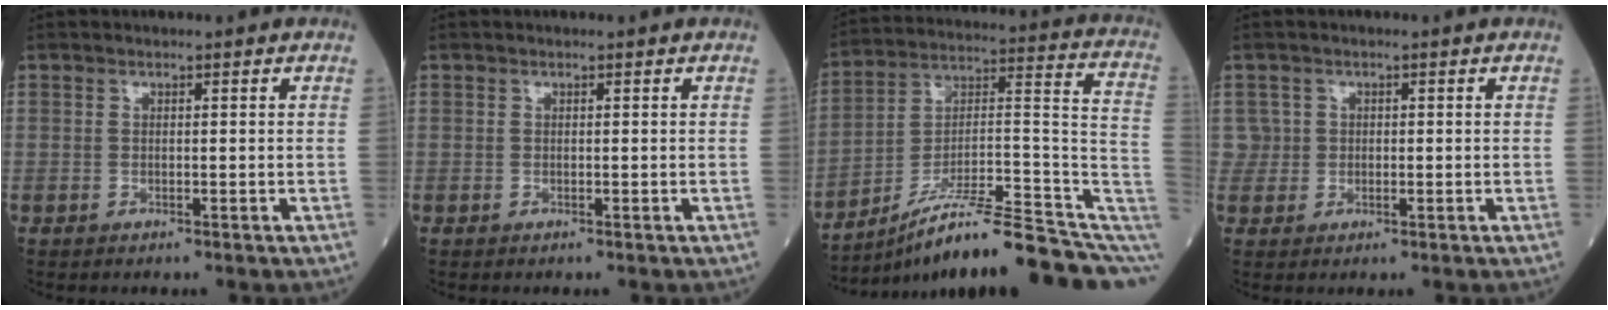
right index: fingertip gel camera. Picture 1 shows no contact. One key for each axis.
{"total": 0.0}
{"total": 20.5, "fx": -14.4, "fy": 2.2, "fz": 14.5, "tx": -0.145, "ty": 0.054, "tz": -0.222}
{"total": 2.3, "fx": 0.4, "fy": 2.2, "fz": -0.3, "tx": 0.024, "ty": 0.007, "tz": 0.003}